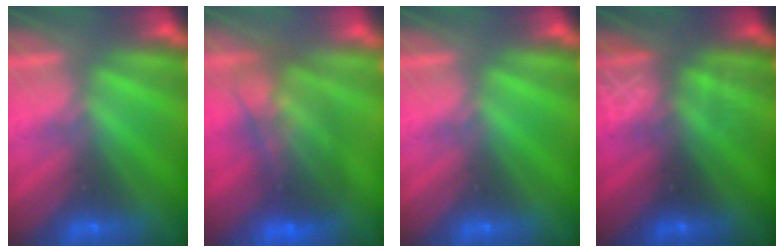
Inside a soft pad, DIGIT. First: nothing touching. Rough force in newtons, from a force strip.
{"total": 5.8}
{"total": 0.0}
{"total": 3.1}